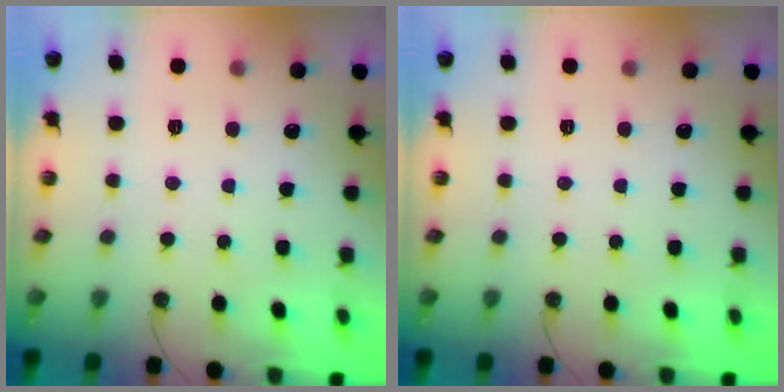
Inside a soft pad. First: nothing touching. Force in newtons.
{"total": 0.0}